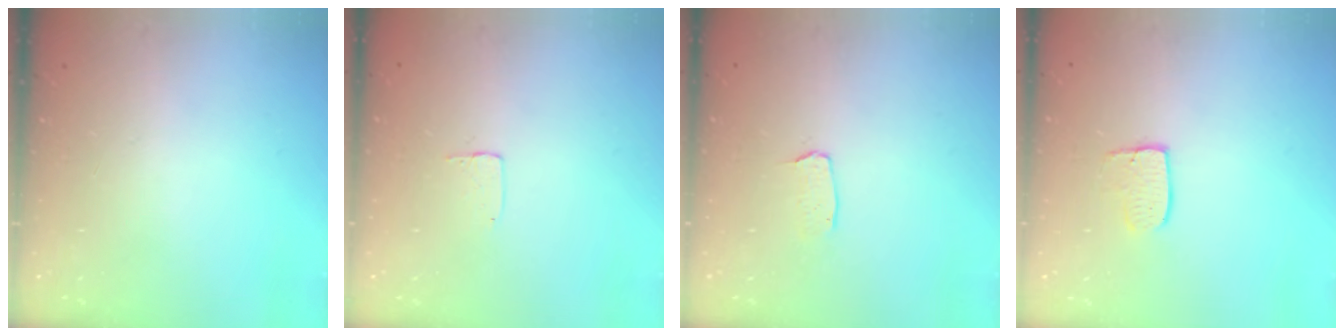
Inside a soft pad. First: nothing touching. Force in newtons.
{"total": 3.5, "press": 3.5, "slide": 0.2}
{"total": 2.9, "press": 2.9, "slide": 0.2}
{"total": 5.9, "press": 5.9, "slide": 0.3}